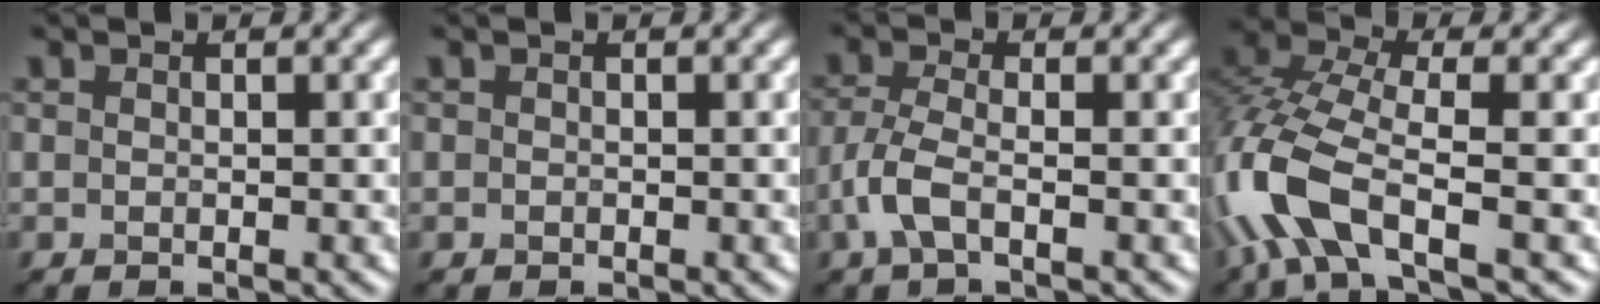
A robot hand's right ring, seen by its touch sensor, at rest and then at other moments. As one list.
[{"total": 0.0}, {"total": 3.1, "force": [-1.4, 1.2, 2.4], "torque": [-0.067, 0.005, -0.036]}, {"total": 8.7, "force": [-3.5, 3.7, 7.0], "torque": [-0.167, 0.015, -0.087]}]